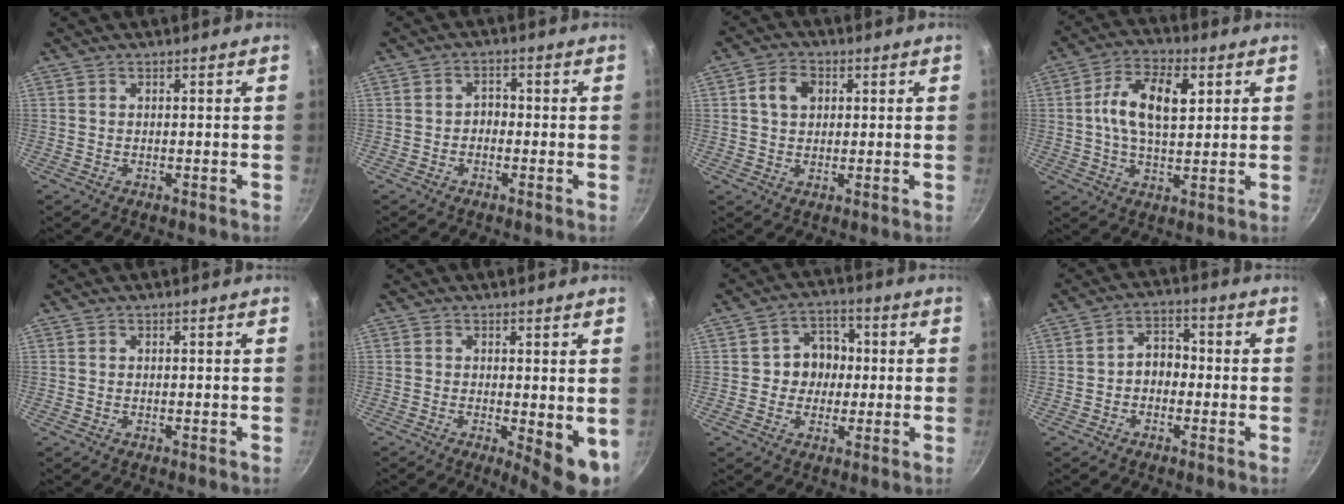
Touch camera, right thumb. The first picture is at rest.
{"total": 2.4, "force": [-0.7, 1.9, 1.3], "torque": [-0.001, 0.014, -0.020]}
{"total": 5.4, "force": [1.3, 4.0, 3.3], "torque": [-0.050, 0.005, 0.021]}
{"total": 12.1, "force": [2.5, 6.3, 9.9], "torque": [-0.170, 0.006, 0.041]}
{"total": 0.0}
{"total": 7.5, "force": [-1.3, 2.4, 6.9], "torque": [-0.090, -0.018, -0.014]}
{"total": 7.6, "force": [0.1, 6.5, 4.0], "torque": [-0.017, 0.016, -0.008]}
{"total": 5.3, "force": [-0.9, 4.0, 3.4], "torque": [-0.028, 0.025, -0.028]}